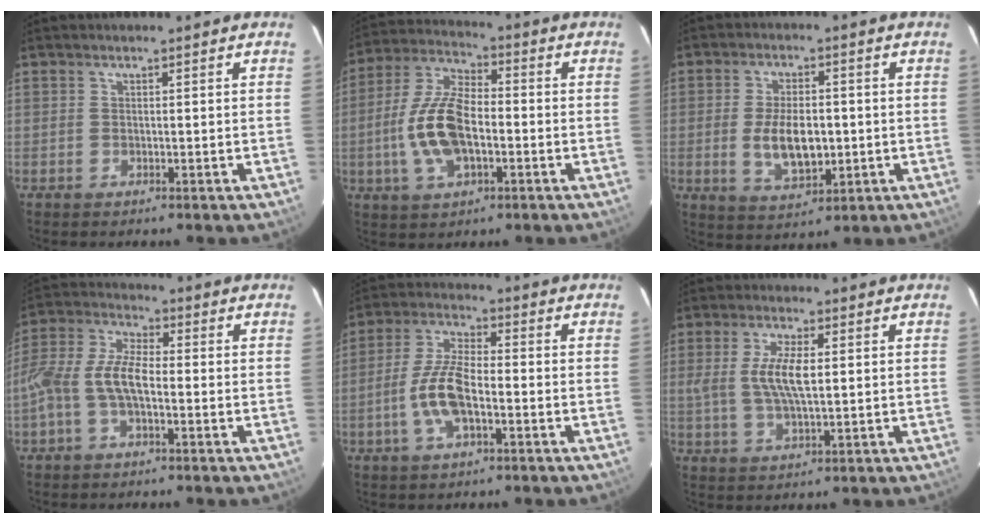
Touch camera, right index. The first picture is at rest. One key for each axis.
{"total": 13.2, "fx": -2.7, "fy": 6.3, "fz": 11.3, "tx": -0.241, "ty": 0.007, "tz": -0.051}
{"total": 9.1, "fx": -1.0, "fy": 4.5, "fz": 7.8, "tx": -0.151, "ty": -0.006, "tz": -0.012}
{"total": 8.6, "fx": -2.1, "fy": 3.7, "fz": 7.5, "tx": -0.167, "ty": 0.016, "tz": -0.043}
{"total": 9.5, "fx": -2.9, "fy": 3.5, "fz": 8.3, "tx": -0.177, "ty": 0.005, "tz": -0.058}
{"total": 7.6, "fx": 0.8, "fy": 2.5, "fz": 7.2, "tx": -0.143, "ty": 0.002, "tz": 0.018}